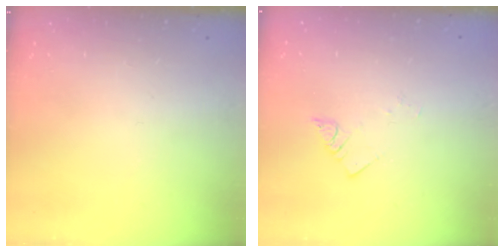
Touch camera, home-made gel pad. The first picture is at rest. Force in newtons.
{"total": 2.9, "press": 2.8, "slide": 0.6}